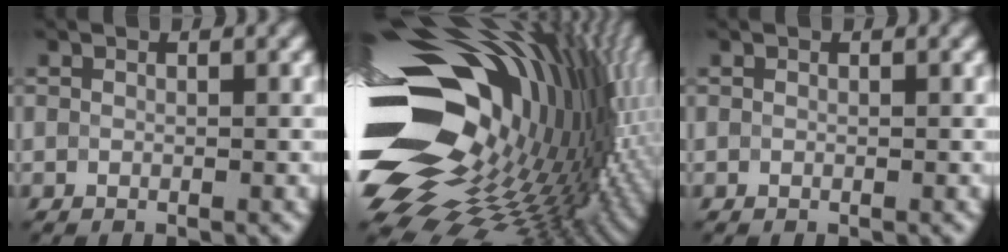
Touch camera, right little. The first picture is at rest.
{"total": 20.9, "force": [0.2, 12.7, 16.7], "torque": [-0.300, -0.027, 0.003]}
{"total": 0.0}